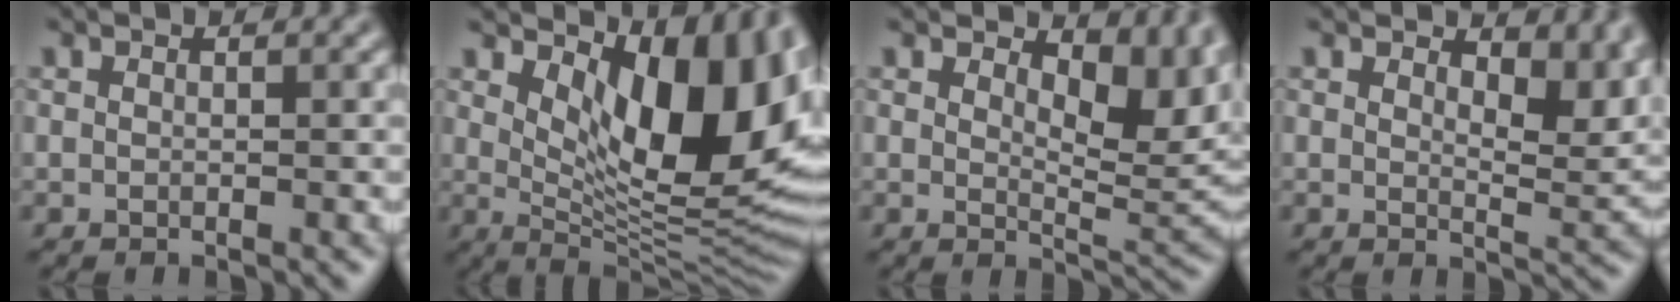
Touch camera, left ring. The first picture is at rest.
{"total": 12.9, "force": [4.3, 5.7, 10.7], "torque": [-0.140, -0.010, 0.077]}
{"total": 7.4, "force": [3.1, 3.4, 5.8], "torque": [-0.080, -0.005, 0.047]}
{"total": 5.4, "force": [3.3, 2.3, 3.7], "torque": [-0.042, -0.005, 0.045]}